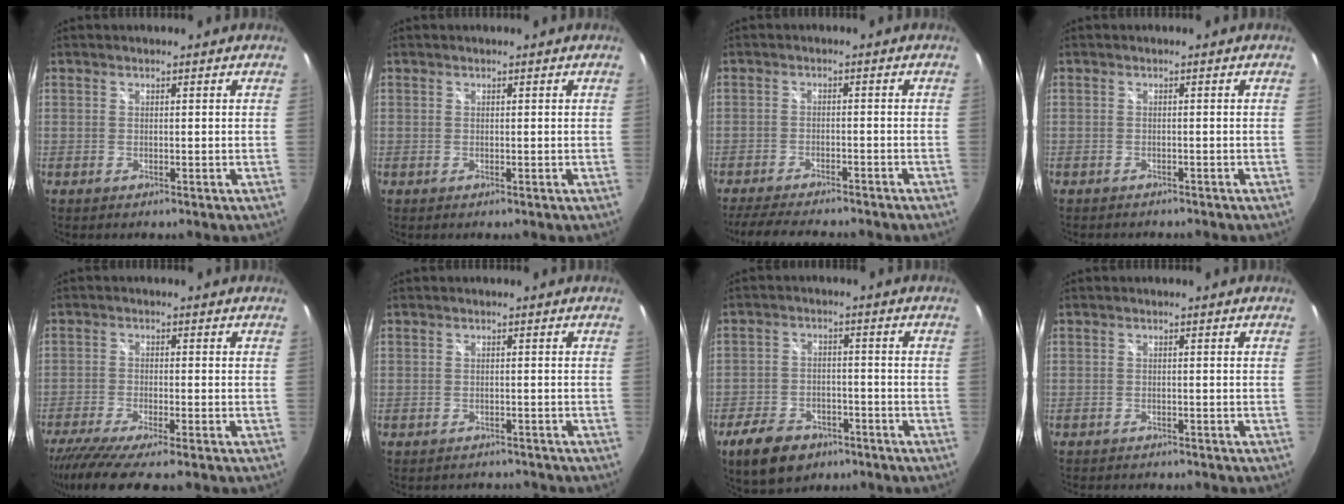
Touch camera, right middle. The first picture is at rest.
{"total": 0.0}
{"total": 10.2, "force": [-9.1, 1.4, 4.4], "torque": [-0.103, -0.017, -0.142]}
{"total": 2.4, "force": [-2.2, 0.7, 0.6], "torque": [-0.012, -0.010, -0.031]}
{"total": 9.1, "force": [-7.6, 0.0, 5.0], "torque": [-0.113, -0.038, -0.129]}
{"total": 5.2, "force": [-4.7, 1.8, 1.2], "torque": [-0.022, -0.005, -0.059]}
{"total": 11.0, "force": [-7.1, 6.5, 5.3], "torque": [-0.135, 0.001, -0.114]}
{"total": 4.2, "force": [-3.9, 1.0, 1.2], "torque": [-0.029, -0.011, -0.058]}